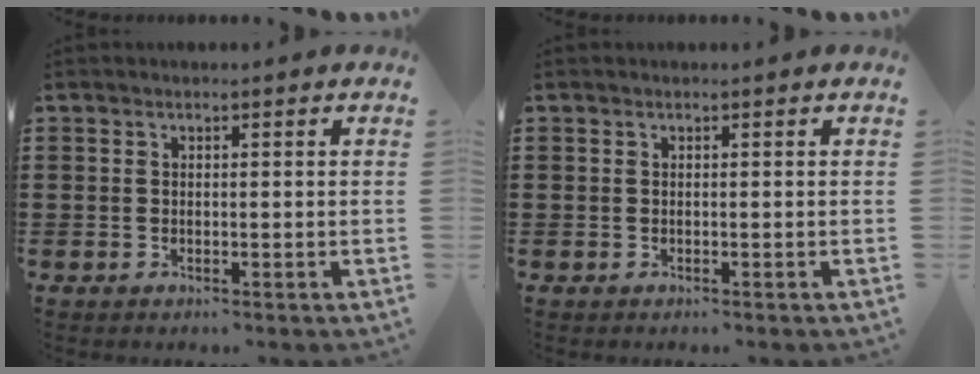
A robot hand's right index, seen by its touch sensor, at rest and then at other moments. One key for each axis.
{"total": 0.0}